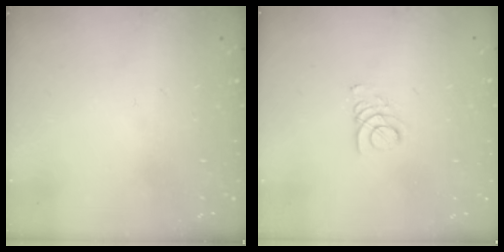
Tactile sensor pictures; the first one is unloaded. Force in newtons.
{"total": 1.9, "press": 1.9, "slide": 0.2}